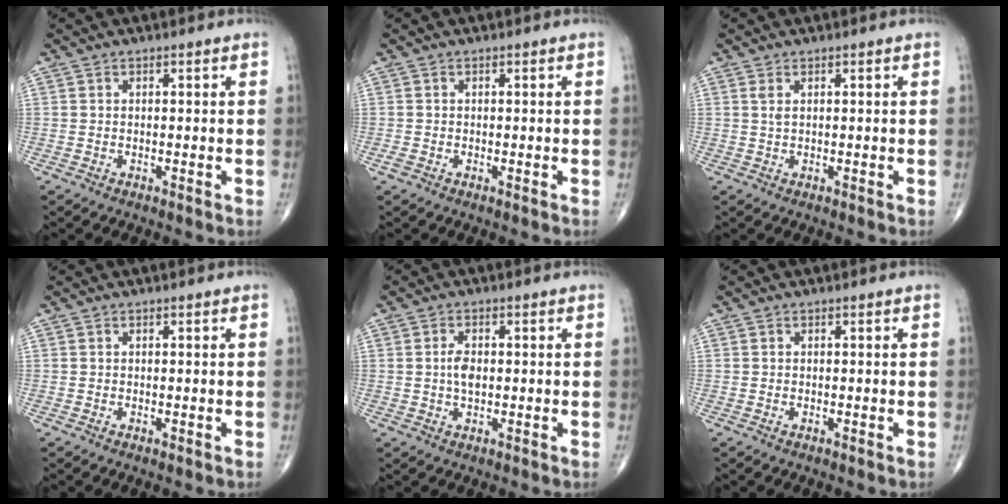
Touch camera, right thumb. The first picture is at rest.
{"total": 0.9, "force": [-0.4, 0.5, 0.7], "torque": [-0.021, -0.001, -0.007]}
{"total": 1.1, "force": [0.5, 0.3, 1.0], "torque": [-0.025, 0.003, 0.013]}
{"total": 0.0}
{"total": 3.2, "force": [0.2, 1.8, 2.7], "torque": [-0.050, 0.000, 0.003]}
{"total": 0.0}